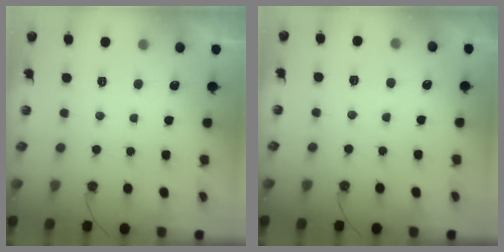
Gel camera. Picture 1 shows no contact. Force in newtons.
{"total": 5.6, "press": 5.5, "slide": 0.7}